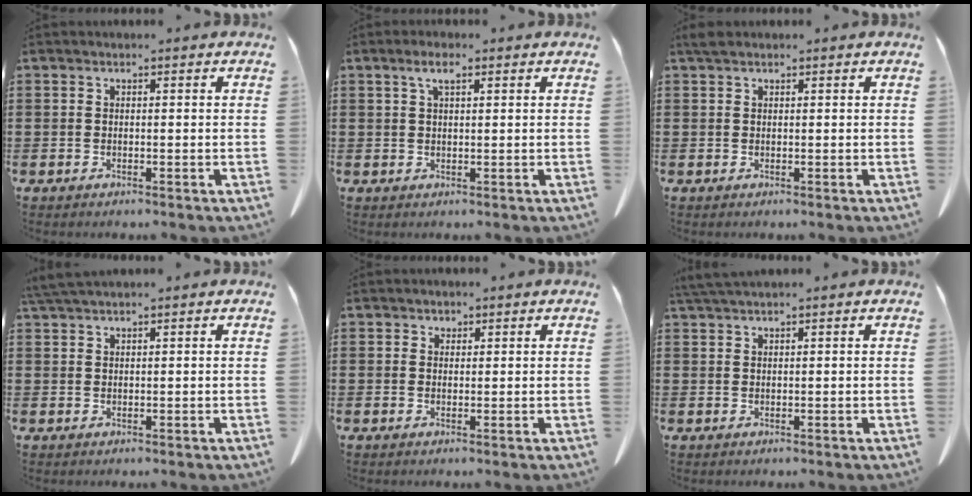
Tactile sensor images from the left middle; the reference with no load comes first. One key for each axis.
{"total": 2.9, "fx": 1.4, "fy": 0.8, "fz": 2.4, "tx": -0.052, "ty": 0.004, "tz": 0.025}
{"total": 1.2, "fx": 0.9, "fy": 0.4, "fz": 0.6, "tx": -0.017, "ty": 0.000, "tz": 0.018}
{"total": 2.3, "fx": 1.9, "fy": 0.0, "fz": 1.1, "tx": -0.028, "ty": -0.001, "tz": 0.039}
{"total": 1.1, "fx": 0.9, "fy": 0.6, "fz": 0.0, "tx": -0.004, "ty": 0.000, "tz": 0.019}
{"total": 1.8, "fx": 1.6, "fy": -0.2, "fz": 0.8, "tx": -0.020, "ty": -0.004, "tz": 0.033}